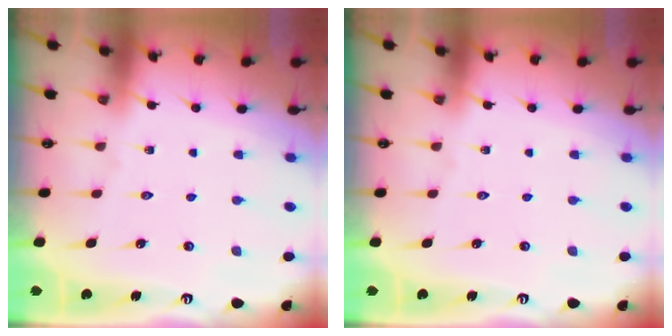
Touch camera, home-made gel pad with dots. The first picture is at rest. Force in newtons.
{"total": 0.0}